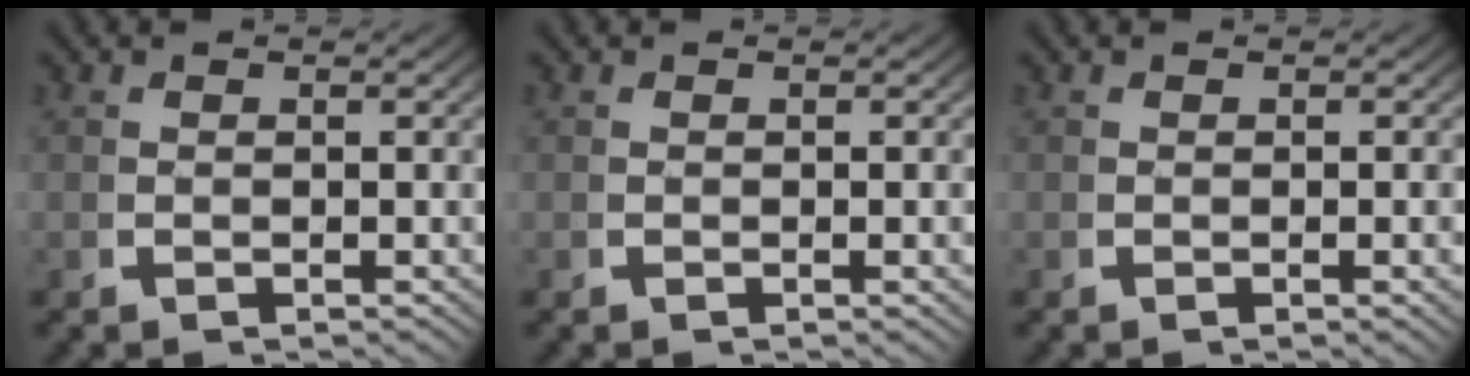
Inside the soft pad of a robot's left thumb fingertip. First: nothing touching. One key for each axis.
{"total": 0.5, "fx": -0.1, "fy": 0.0, "fz": 0.5, "tx": -0.008, "ty": -0.001, "tz": -0.001}
{"total": 0.9, "fx": -0.1, "fy": 0.0, "fz": 0.8, "tx": -0.013, "ty": 0.000, "tz": -0.003}